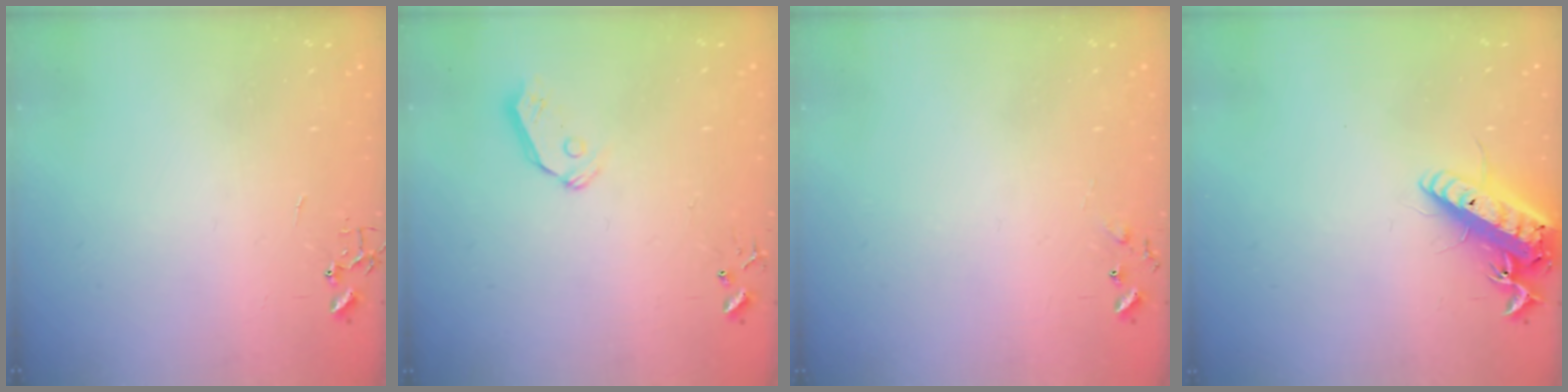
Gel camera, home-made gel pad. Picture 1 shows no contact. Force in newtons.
{"total": 7.3, "press": 7.2, "slide": 0.8}
{"total": 5.6, "press": 5.6, "slide": 0.6}
{"total": 16.3, "press": 16.0, "slide": 3.0}